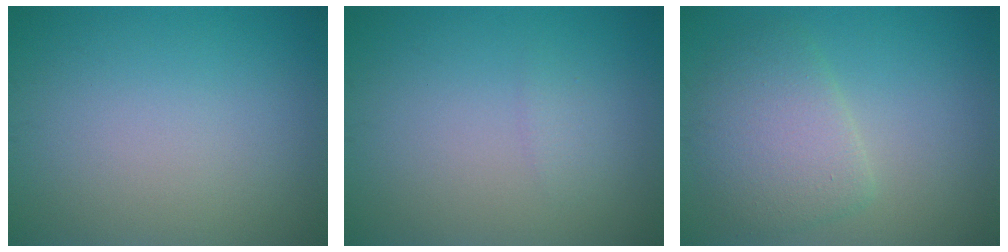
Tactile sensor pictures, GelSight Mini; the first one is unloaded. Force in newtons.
{"total": 0.8, "press": 0.8, "slide": 0.1}
{"total": 4.4, "press": 4.4, "slide": 0.4}